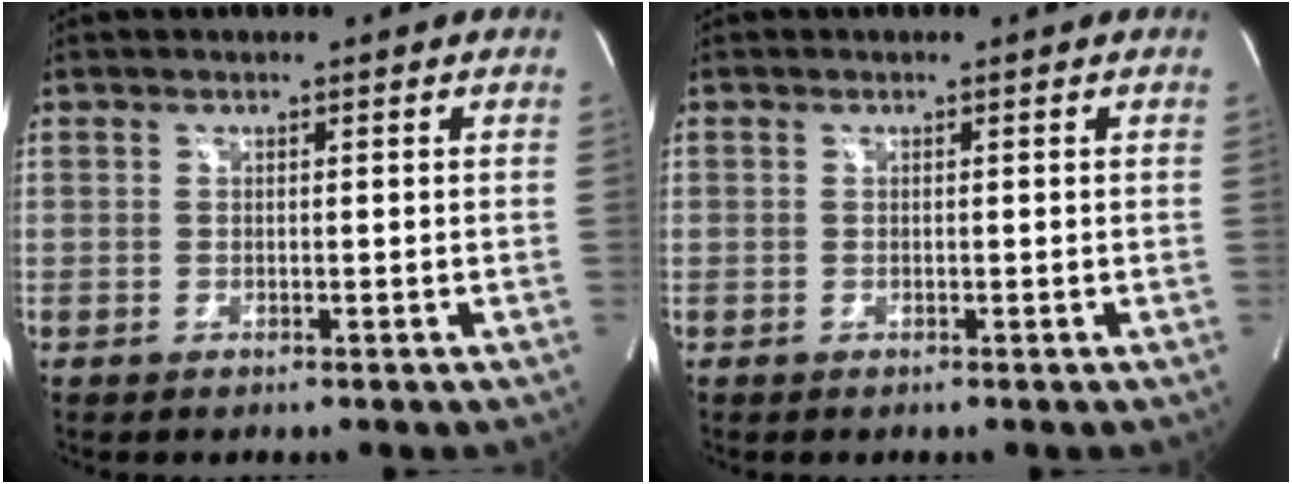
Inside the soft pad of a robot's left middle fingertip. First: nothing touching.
{"total": 0.0}